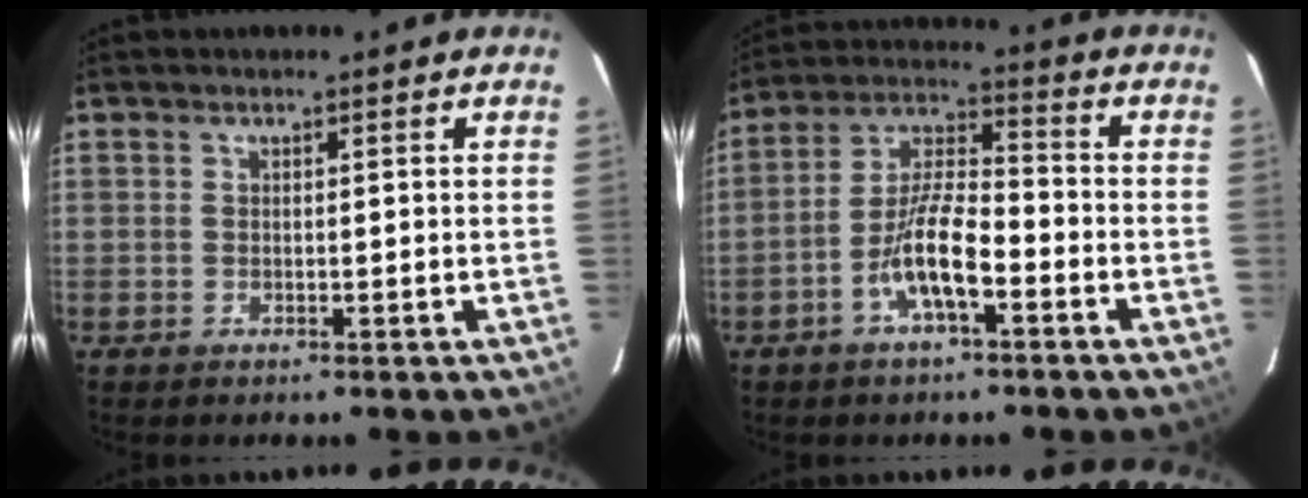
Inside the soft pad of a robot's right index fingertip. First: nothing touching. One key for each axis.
{"total": 9.7, "fx": -4.6, "fy": 2.6, "fz": 8.2, "tx": -0.168, "ty": 0.006, "tz": -0.087}